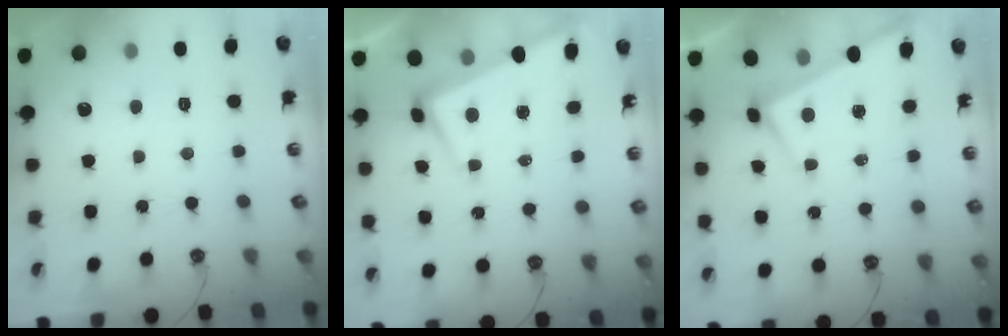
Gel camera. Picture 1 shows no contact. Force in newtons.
{"total": 1.2, "press": 1.1, "slide": 0.5}
{"total": 2.7, "press": 2.7, "slide": 0.4}